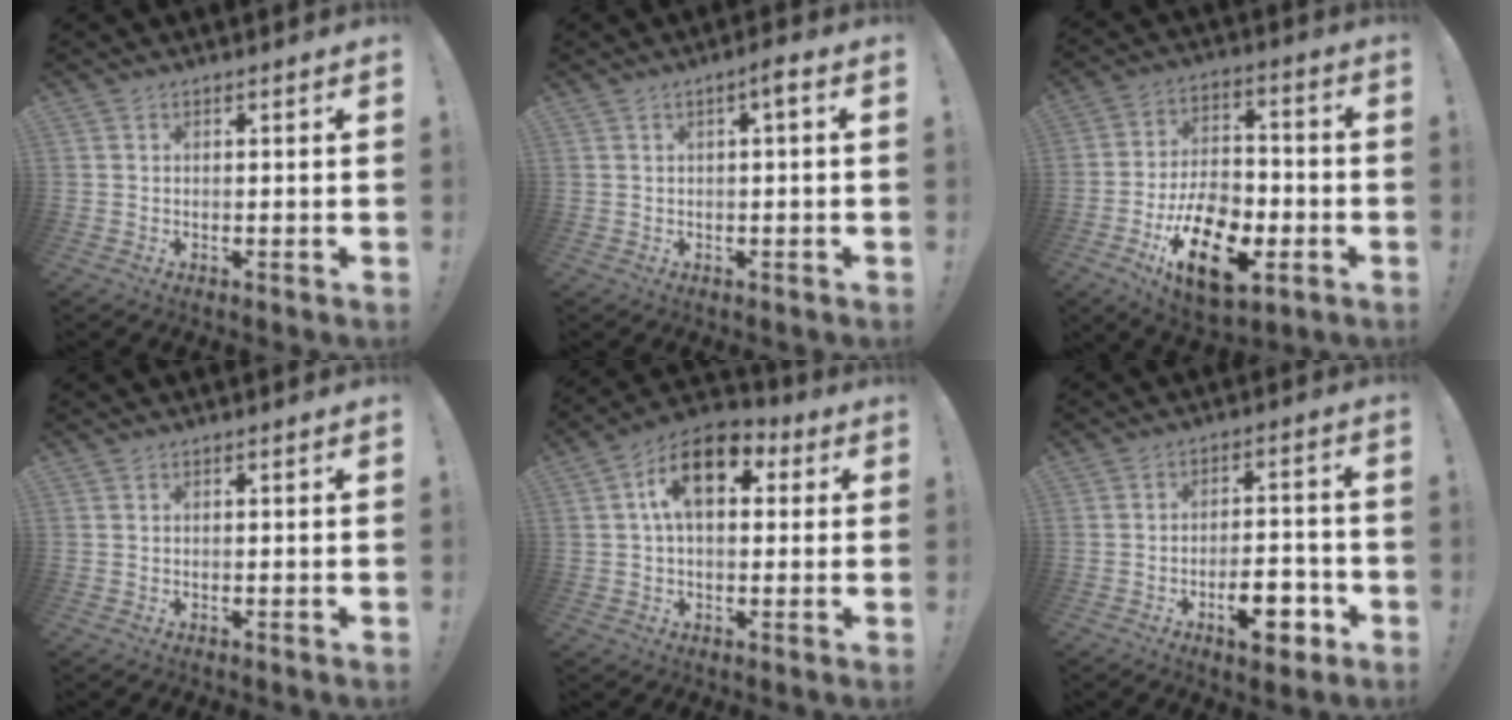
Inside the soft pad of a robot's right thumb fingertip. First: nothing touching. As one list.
[{"total": 3.0, "force": [0.4, 0.2, 3.0], "torque": [-0.046, 0.002, 0.001]}, {"total": 20.5, "force": [-8.9, 11.8, 14.2], "torque": [-0.230, 0.060, -0.139]}, {"total": 0.0}, {"total": 13.2, "force": [4.2, 7.7, 9.9], "torque": [-0.153, 0.005, 0.076]}, {"total": 11.1, "force": [-5.3, 5.5, 8.1], "torque": [-0.097, 0.031, -0.085]}]